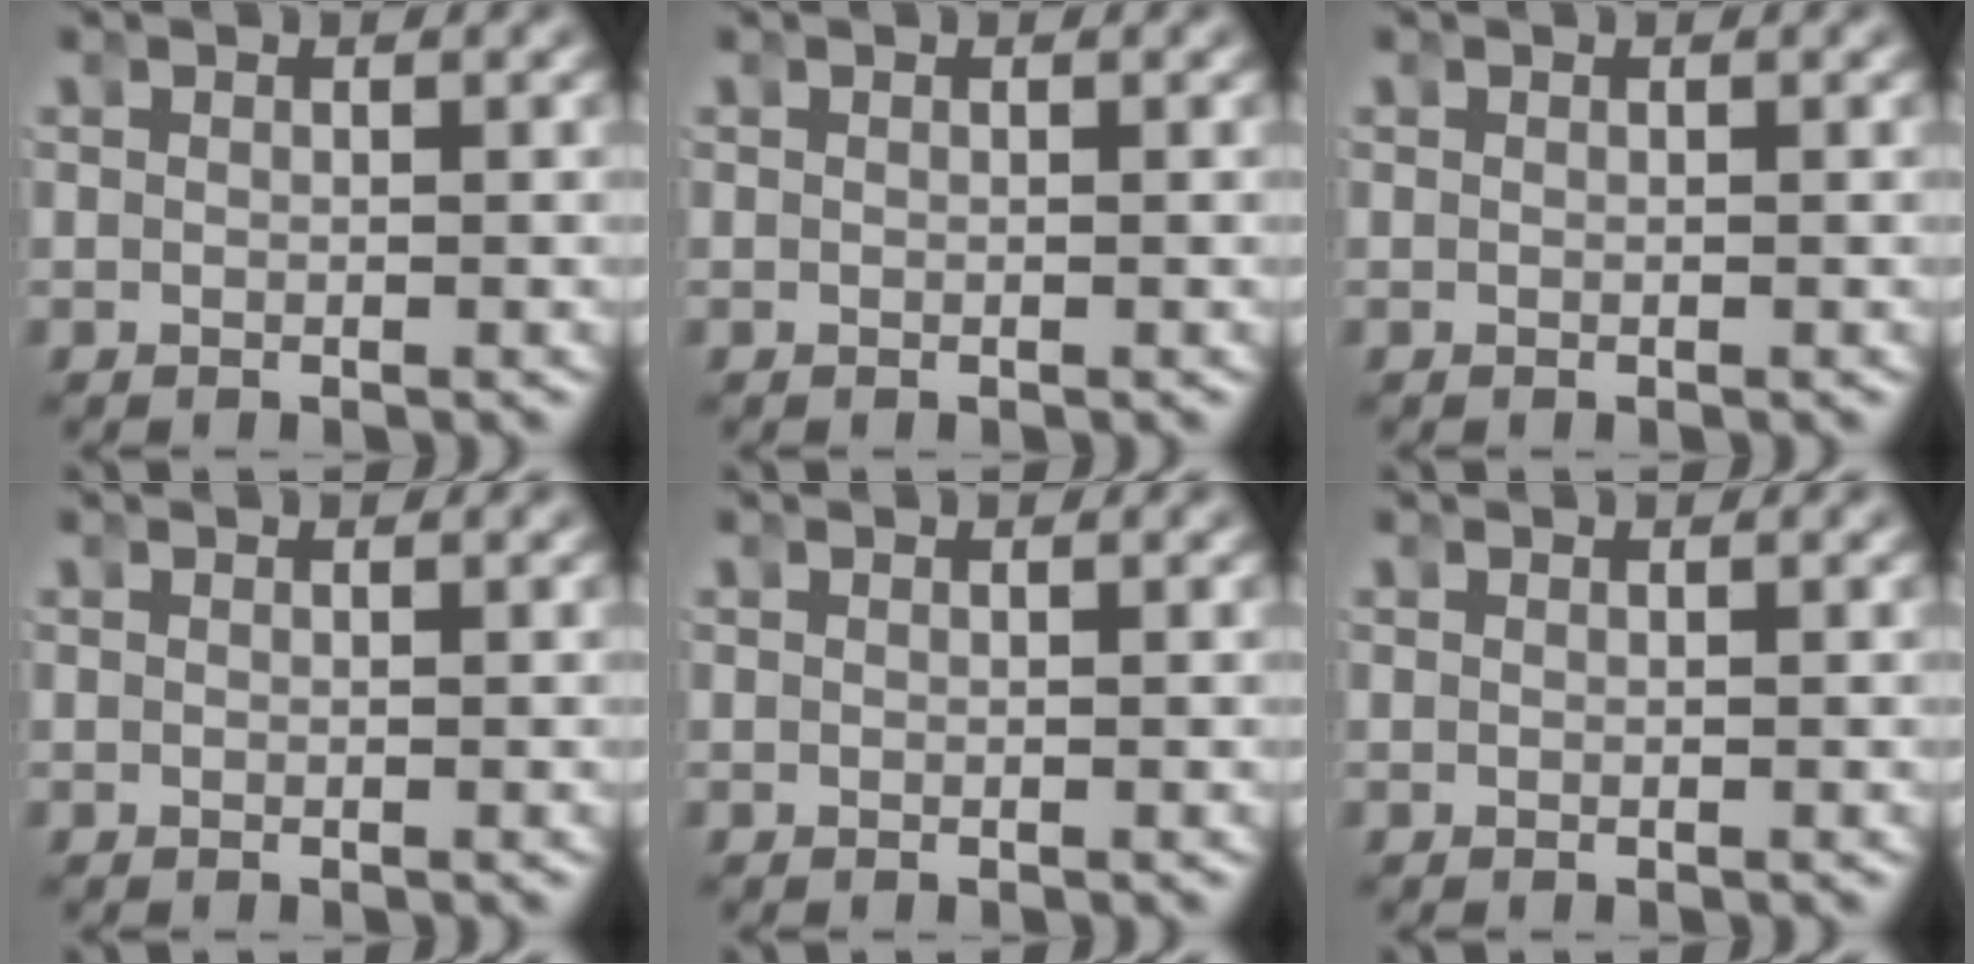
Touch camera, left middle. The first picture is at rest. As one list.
[{"total": 0.0}, {"total": 0.0}, {"total": 0.0}, {"total": 0.0}, {"total": 0.0}]